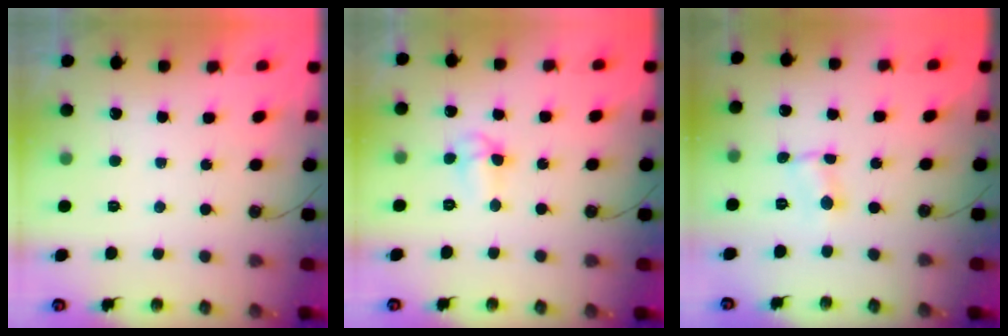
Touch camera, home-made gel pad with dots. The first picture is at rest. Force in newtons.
{"total": 5.4, "press": 5.4, "slide": 0.6}
{"total": 1.3, "press": 1.3, "slide": 0.2}